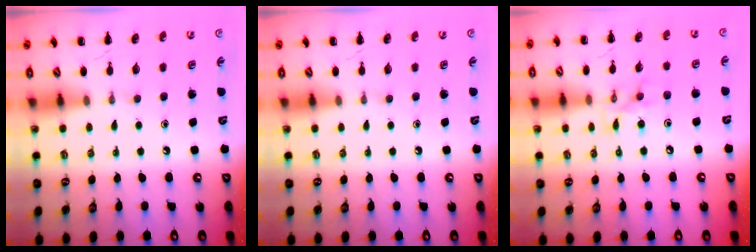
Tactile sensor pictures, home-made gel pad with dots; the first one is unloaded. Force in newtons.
{"total": 0.0}
{"total": 8.7, "press": 8.6, "slide": 0.6}